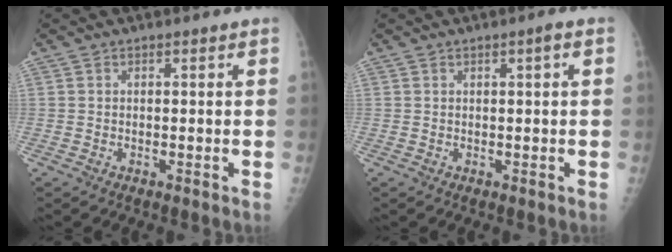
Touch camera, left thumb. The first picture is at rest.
{"total": 1.5, "force": [0.4, 0.1, 1.4], "torque": [-0.025, 0.003, 0.006]}